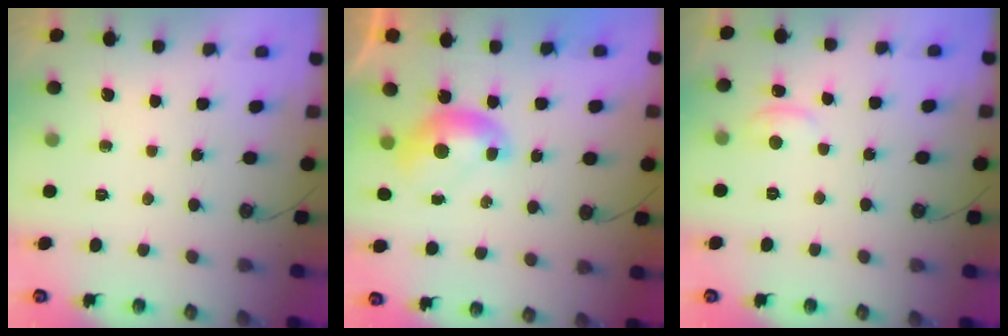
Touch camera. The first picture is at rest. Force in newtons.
{"total": 0.0}
{"total": 2.0, "press": 1.9, "slide": 0.4}